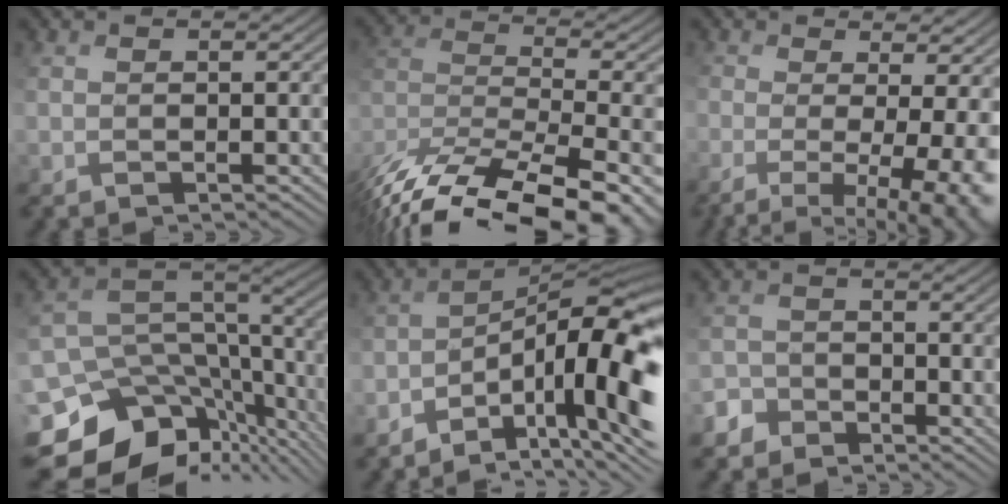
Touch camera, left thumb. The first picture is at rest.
{"total": 17.0, "force": [-13.8, 5.6, 8.1], "torque": [-0.180, -0.028, -0.191]}
{"total": 10.9, "force": [-2.8, 4.6, 9.5], "torque": [-0.162, -0.028, -0.008]}
{"total": 12.8, "force": [-5.2, 9.2, 7.1], "torque": [-0.196, -0.023, -0.053]}
{"total": 13.7, "force": [-5.9, 5.6, 11.0], "torque": [-0.170, 0.001, -0.087]}
{"total": 2.9, "force": [-2.5, 1.1, -0.9], "torque": [0.008, 0.000, -0.052]}